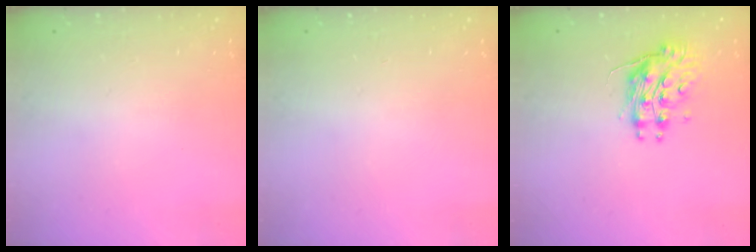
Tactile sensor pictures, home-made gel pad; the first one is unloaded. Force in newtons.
{"total": 0.0}
{"total": 10.4, "press": 10.4, "slide": 0.8}